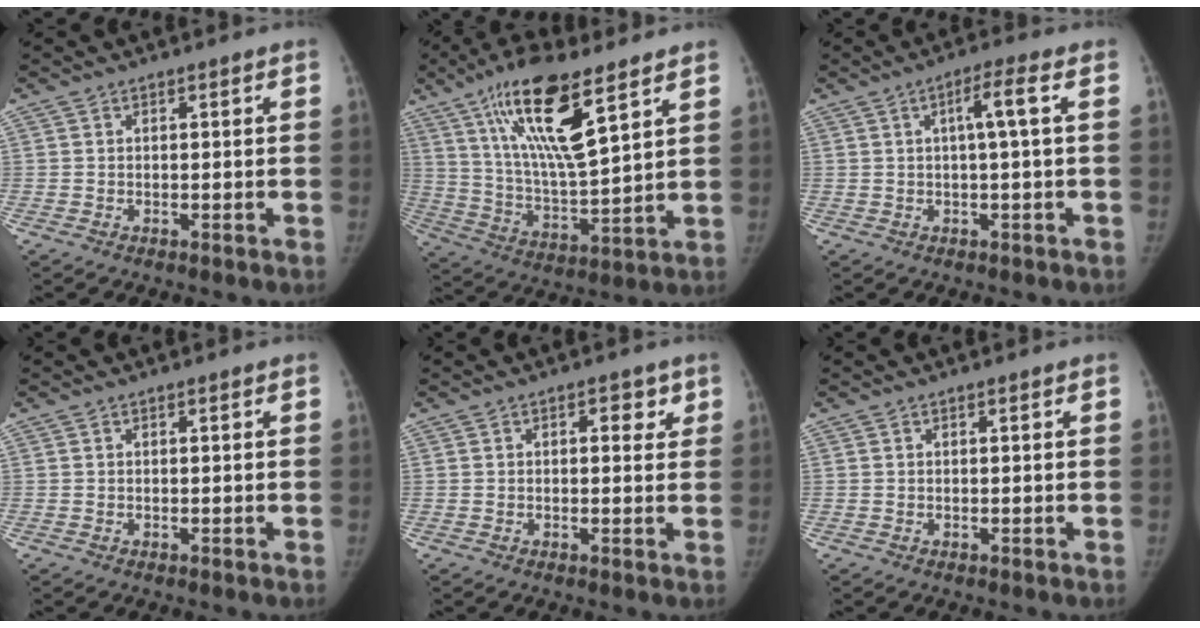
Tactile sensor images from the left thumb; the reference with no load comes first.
{"total": 18.8, "force": [10.2, 5.1, 14.9], "torque": [-0.260, -0.046, 0.190]}
{"total": 4.2, "force": [0.6, -0.3, 4.2], "torque": [-0.081, 0.012, 0.013]}
{"total": 0.0}
{"total": 3.1, "force": [1.3, 1.9, 2.1], "torque": [-0.001, -0.002, 0.013]}
{"total": 0.0}